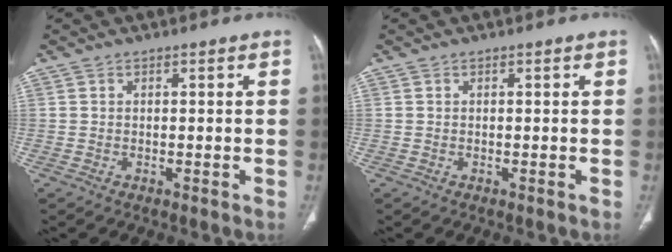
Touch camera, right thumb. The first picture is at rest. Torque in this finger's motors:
{"motor_torque": [0.00, 0.00, 0.00, 0.00, 0.02]}